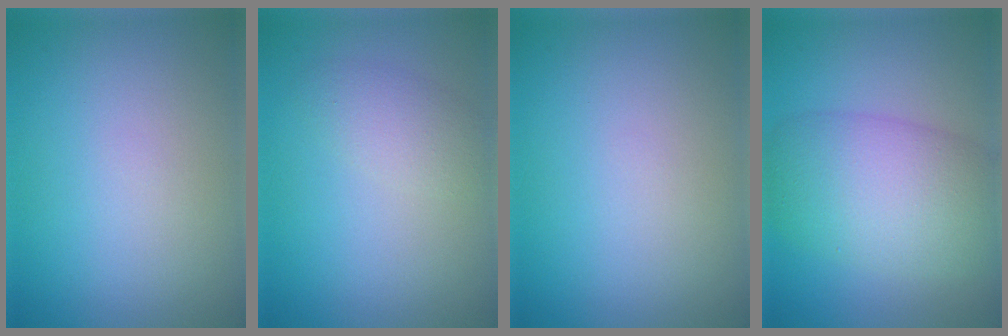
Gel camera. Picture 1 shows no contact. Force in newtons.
{"total": 2.4, "press": 2.4, "slide": 0.1}
{"total": 0.0}
{"total": 8.2, "press": 8.2, "slide": 0.5}